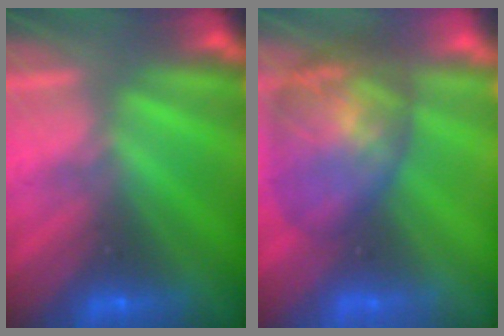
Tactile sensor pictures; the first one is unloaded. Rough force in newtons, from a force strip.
{"total": 7.4}